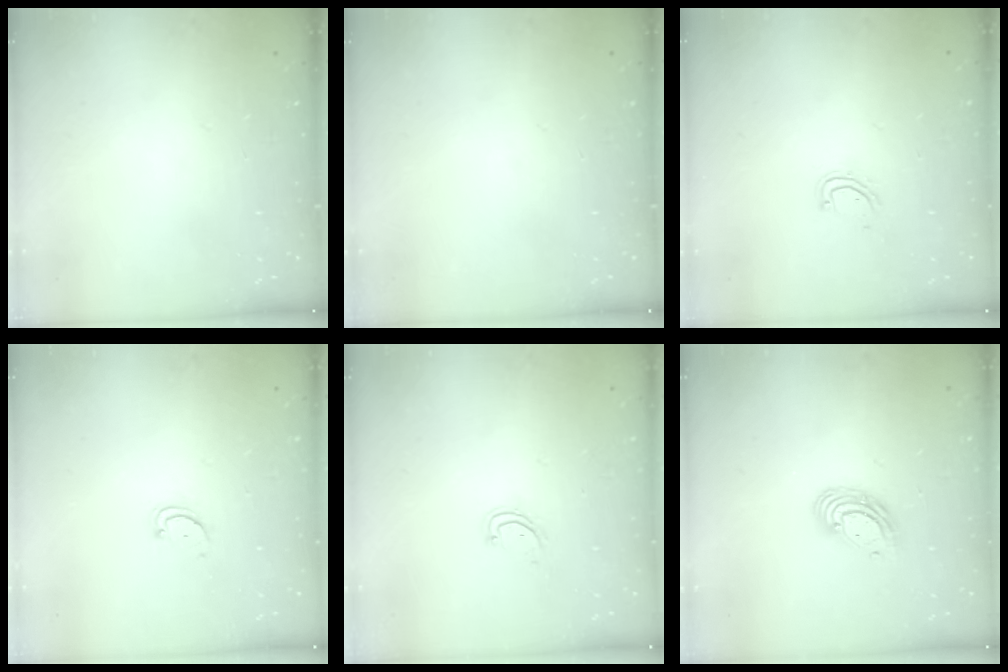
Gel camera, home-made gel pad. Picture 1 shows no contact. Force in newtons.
{"total": 0.0}
{"total": 3.8, "press": 3.8, "slide": 0.3}
{"total": 2.3, "press": 2.3, "slide": 0.2}
{"total": 2.8, "press": 2.8, "slide": 0.3}
{"total": 8.0, "press": 7.9, "slide": 1.2}